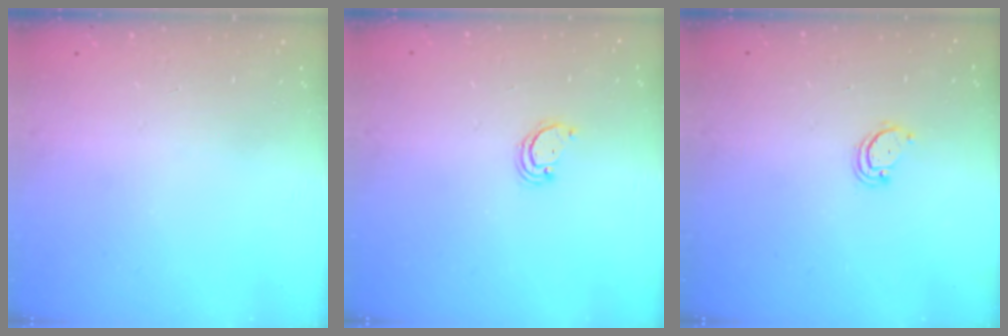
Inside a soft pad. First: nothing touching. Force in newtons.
{"total": 2.2, "press": 2.2, "slide": 0.2}
{"total": 2.9, "press": 2.9, "slide": 0.2}